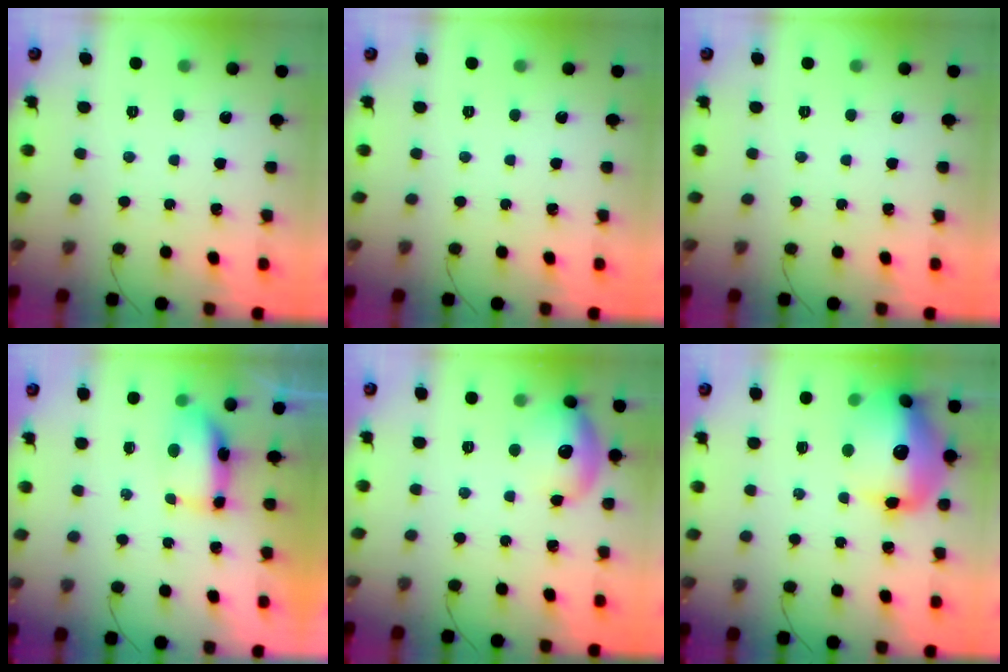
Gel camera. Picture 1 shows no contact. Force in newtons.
{"total": 0.0}
{"total": 0.0}
{"total": 10.4, "press": 8.1, "slide": 6.5}
{"total": 17.3, "press": 13.1, "slide": 11.4}
{"total": 19.4, "press": 19.0, "slide": 3.8}